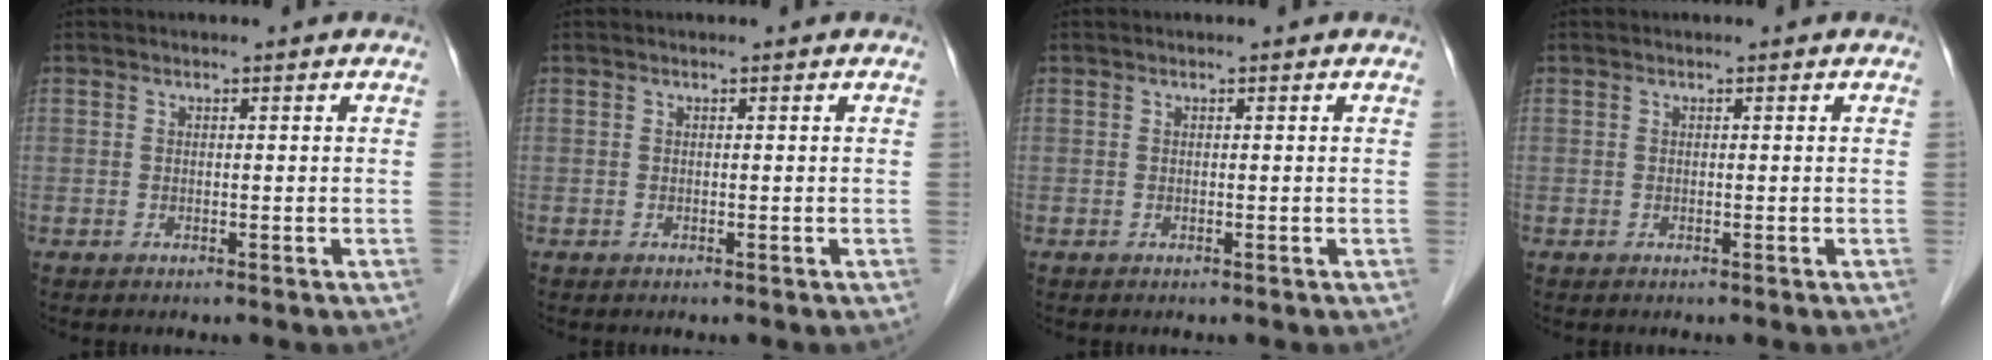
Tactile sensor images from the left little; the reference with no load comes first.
{"total": 0.0}
{"total": 0.0}
{"total": 0.0}